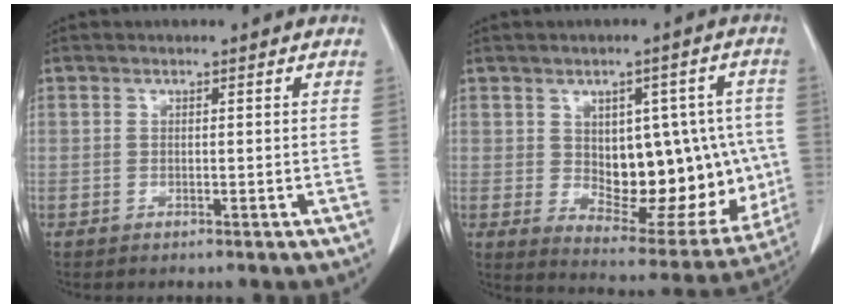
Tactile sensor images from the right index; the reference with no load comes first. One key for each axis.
{"total": 18.2, "fx": -0.1, "fy": 9.3, "fz": 15.6, "tx": -0.209, "ty": 0.009, "tz": 0.028}